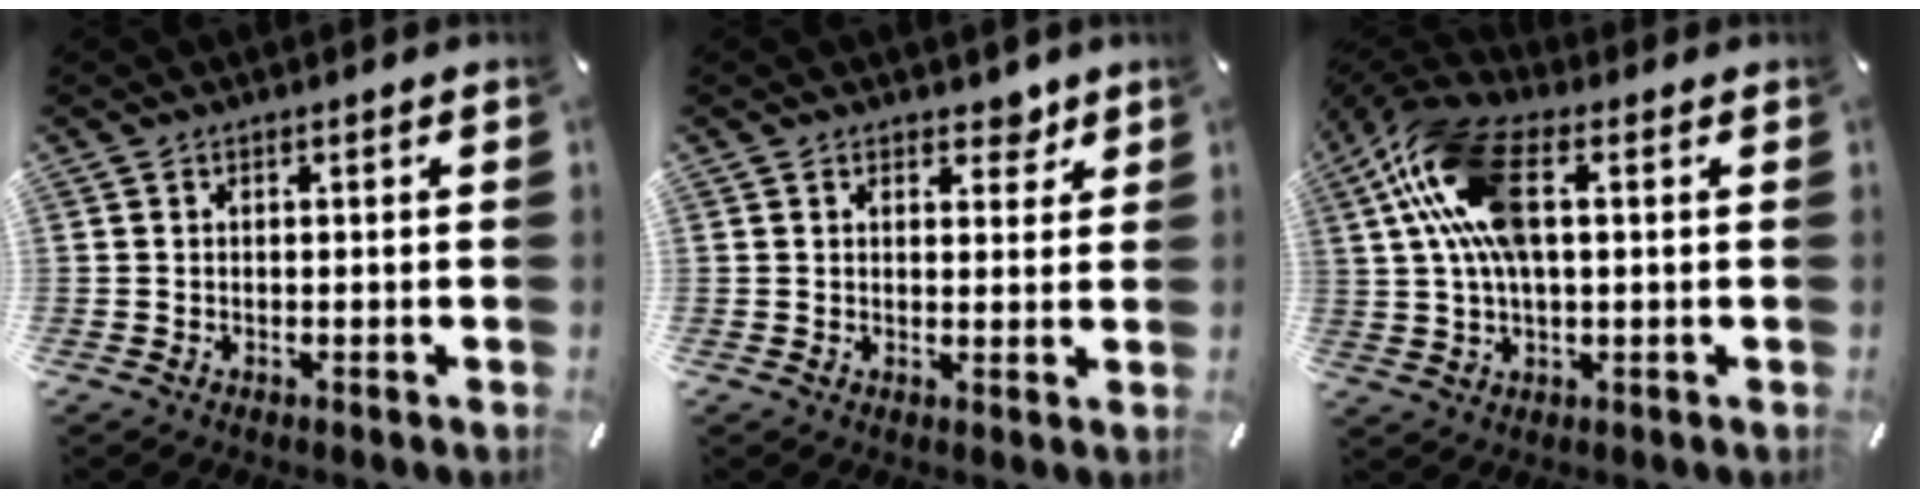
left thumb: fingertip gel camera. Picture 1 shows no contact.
{"total": 3.8, "force": [2.7, 2.3, 1.4], "torque": [-0.003, -0.014, 0.041]}
{"total": 15.2, "force": [3.7, 7.7, 12.5], "torque": [-0.267, 0.004, 0.067]}